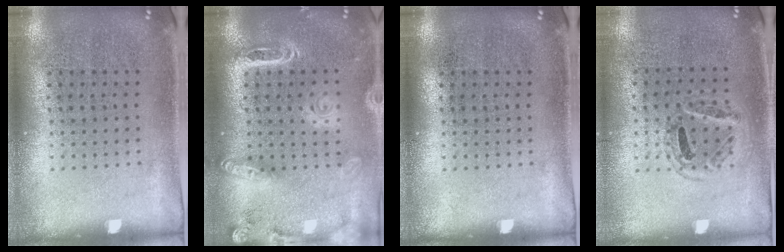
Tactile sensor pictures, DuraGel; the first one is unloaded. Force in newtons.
{"total": 1.9, "press": 1.6, "slide": 1.0}
{"total": 0.0}
{"total": 0.9, "press": 0.8, "slide": 0.4}